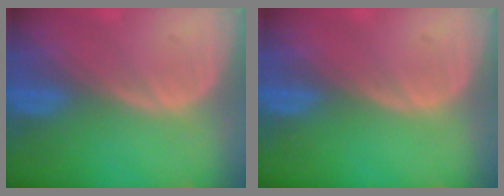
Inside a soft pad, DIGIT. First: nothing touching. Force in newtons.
{"total": 0.0}